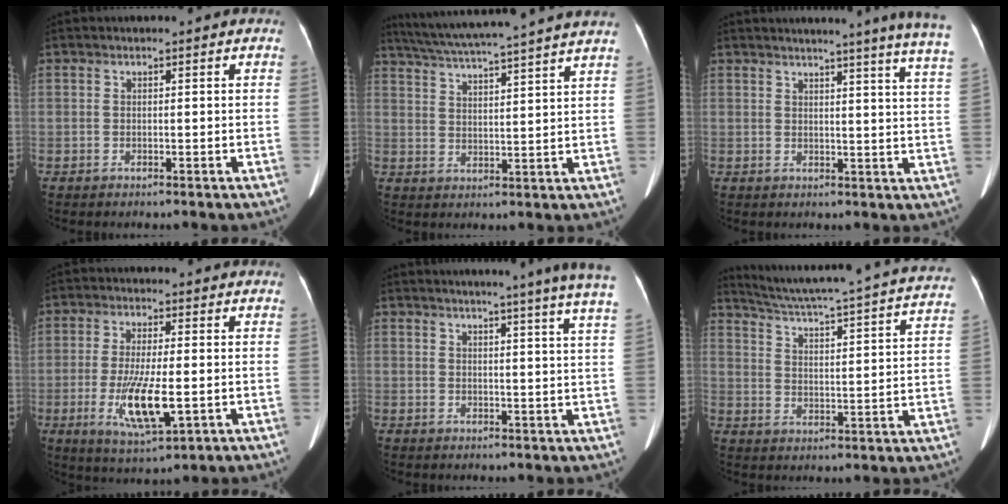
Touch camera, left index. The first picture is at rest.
{"total": 20.6, "force": [18.2, -1.2, 9.5], "torque": [-0.169, 0.002, 0.252]}
{"total": 15.8, "force": [13.7, -1.6, 7.7], "torque": [-0.104, -0.066, 0.143]}
{"total": 9.2, "force": [-2.0, 2.0, 8.7], "torque": [-0.172, -0.022, -0.028]}
{"total": 14.7, "force": [12.5, -1.7, 7.6], "torque": [-0.104, -0.044, 0.132]}
{"total": 25.9, "force": [23.6, 0.6, 10.7], "torque": [-0.171, -0.057, 0.298]}